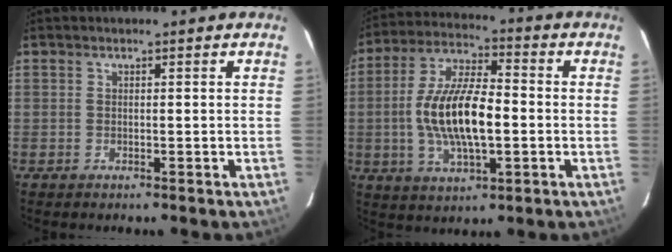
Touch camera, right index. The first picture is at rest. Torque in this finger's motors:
{"motor_torque": [1.36, 0.44, 1.04, 0.21]}